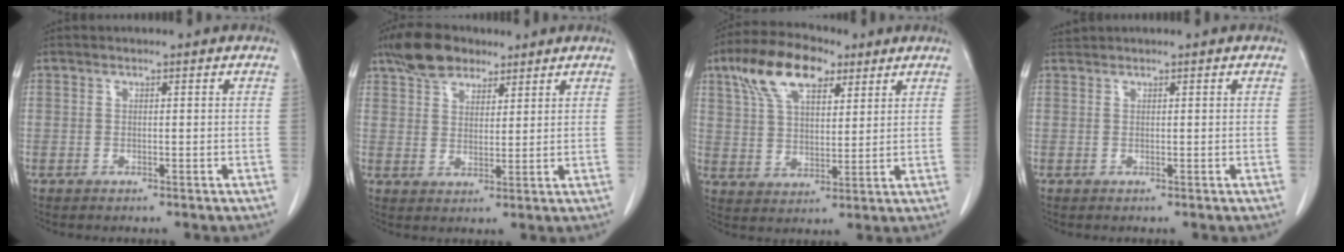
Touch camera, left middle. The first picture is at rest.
{"total": 7.4, "force": [5.5, 3.8, 3.3], "torque": [-0.063, 0.016, 0.101]}
{"total": 12.0, "force": [7.0, 5.1, 8.3], "torque": [-0.163, 0.030, 0.131]}
{"total": 0.6, "force": [0.6, -0.2, -0.2], "torque": [-0.003, 0.006, 0.016]}